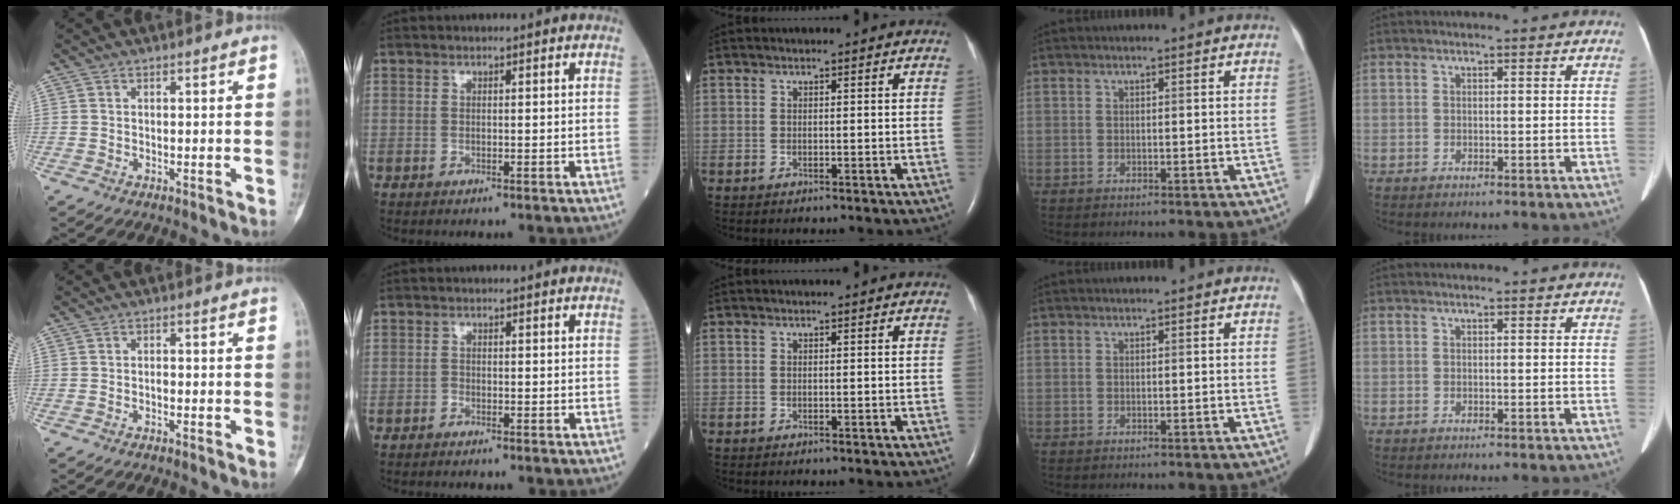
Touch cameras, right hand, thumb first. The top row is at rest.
{"thumb": {"total": 0.7, "force": [-0.4, 0.3, 0.5], "torque": [-0.005, 0.005, -0.008]}, "index": {"total": 0.8, "force": [-0.8, 0.1, 0.1], "torque": [-0.002, 0.000, -0.016]}}